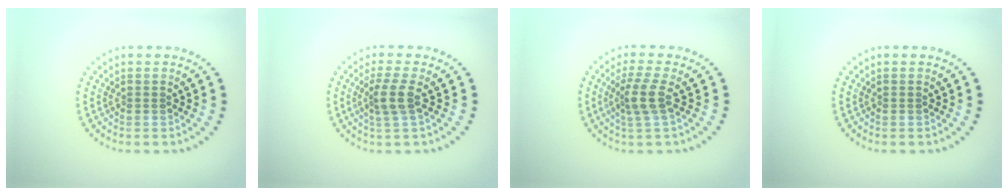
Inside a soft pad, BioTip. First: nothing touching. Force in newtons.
{"total": 2.5, "press": 1.8, "slide": 1.7}
{"total": 2.7, "press": 2.2, "slide": 1.7}
{"total": 0.0}